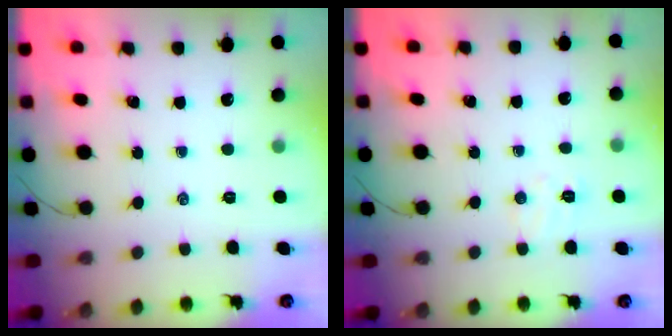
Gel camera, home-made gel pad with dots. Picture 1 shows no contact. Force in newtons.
{"total": 5.0, "press": 4.9, "slide": 1.1}